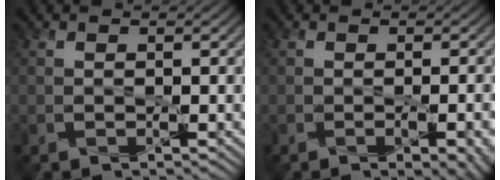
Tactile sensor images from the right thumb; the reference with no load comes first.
{"total": 4.1, "force": [-1.9, 1.2, 3.4], "torque": [-0.044, -0.007, -0.014]}